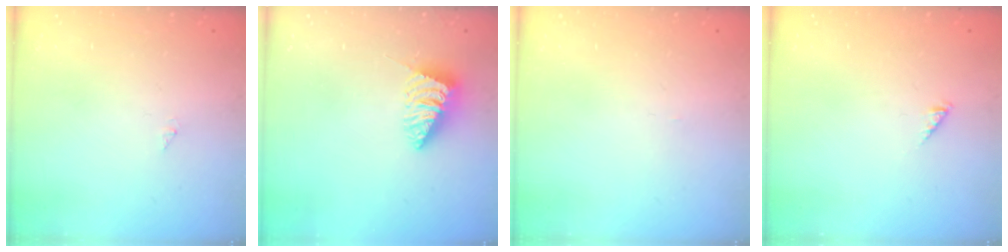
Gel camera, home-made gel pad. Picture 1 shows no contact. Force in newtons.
{"total": 2.8, "press": 2.8, "slide": 0.2}
{"total": 0.0}
{"total": 0.0}